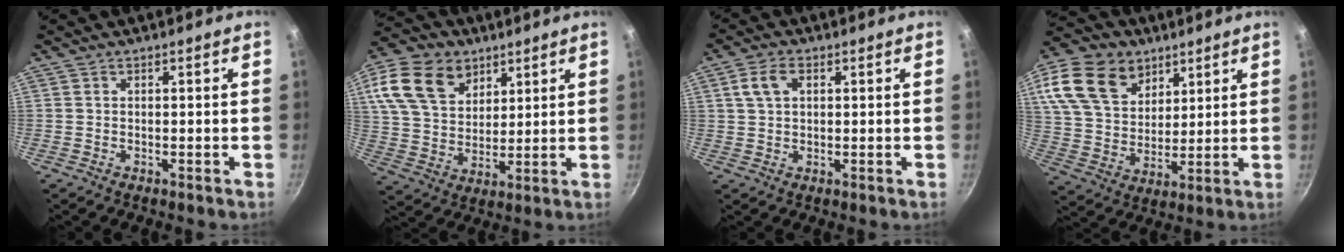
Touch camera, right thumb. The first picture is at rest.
{"total": 16.8, "force": [8.0, 11.6, 9.1], "torque": [-0.151, -0.016, 0.147]}
{"total": 4.9, "force": [1.5, 3.1, 3.4], "torque": [-0.057, 0.006, 0.026]}
{"total": 18.8, "force": [9.4, 12.9, 9.9], "torque": [-0.167, -0.022, 0.173]}